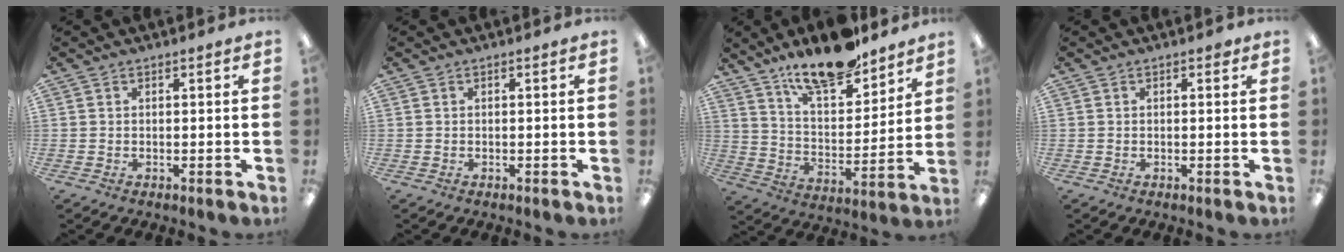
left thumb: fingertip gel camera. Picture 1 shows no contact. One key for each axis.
{"total": 0.0}
{"total": 16.4, "fx": 13.8, "fy": 5.0, "fz": 7.4, "tx": -0.124, "ty": -0.091, "tz": 0.240}
{"total": 0.8, "fx": 0.4, "fy": 0.4, "fz": 0.5, "tx": -0.003, "ty": -0.001, "tz": 0.005}